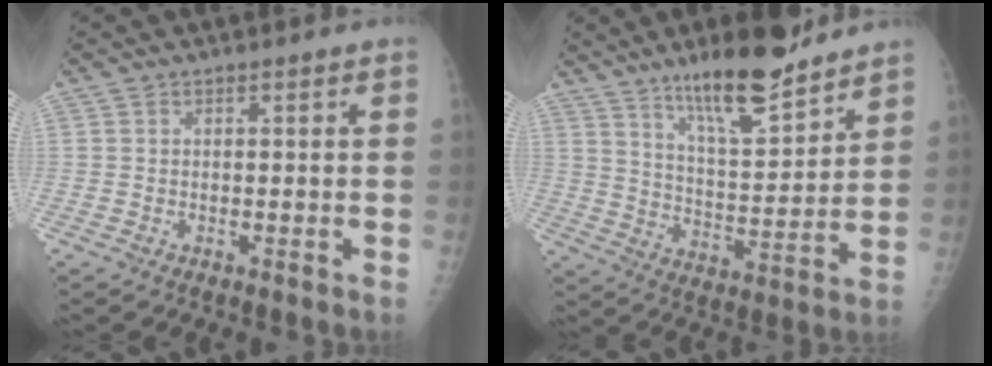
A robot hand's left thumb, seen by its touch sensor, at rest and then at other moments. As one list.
[{"total": 15.2, "force": [11.3, 3.7, 9.5], "torque": [-0.132, -0.077, 0.194]}]